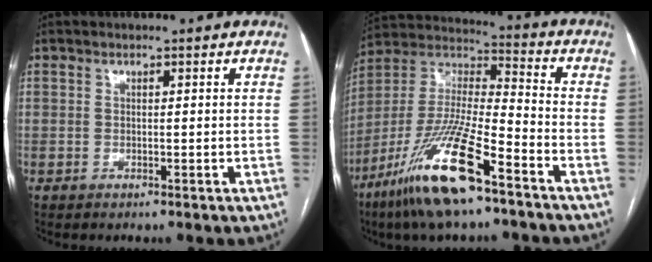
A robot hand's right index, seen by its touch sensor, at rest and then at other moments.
{"total": 18.5, "force": [-11.1, 2.9, 14.6], "torque": [-0.326, -0.034, -0.210]}